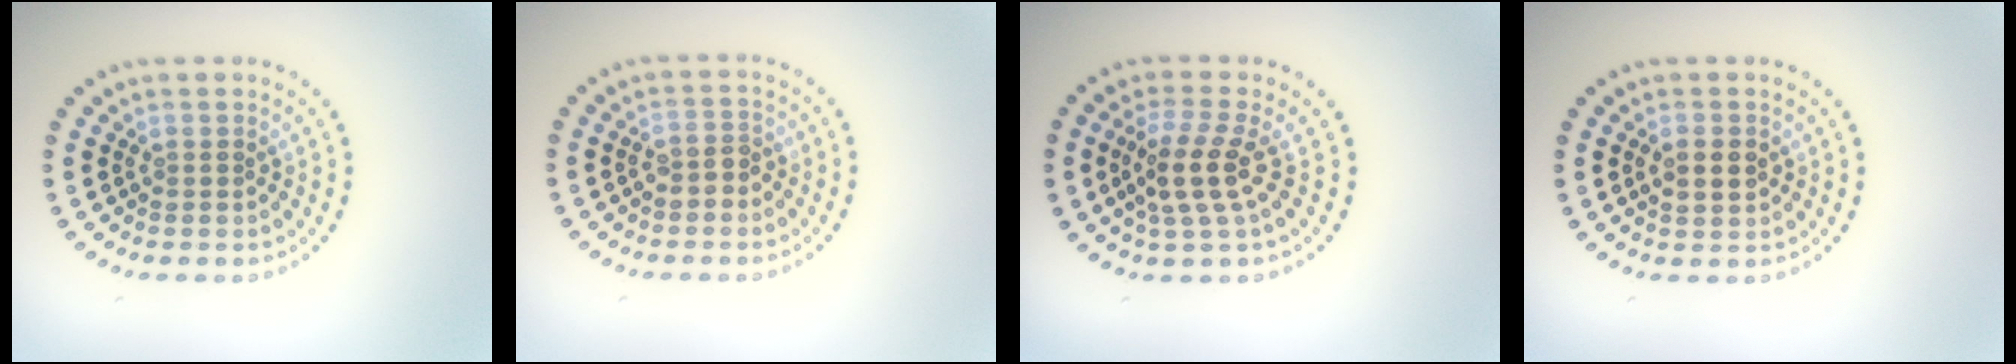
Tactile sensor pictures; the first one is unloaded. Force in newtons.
{"total": 1.7, "press": 1.6, "slide": 0.7}
{"total": 3.5, "press": 2.9, "slide": 1.9}
{"total": 1.7, "press": 1.7, "slide": 0.1}